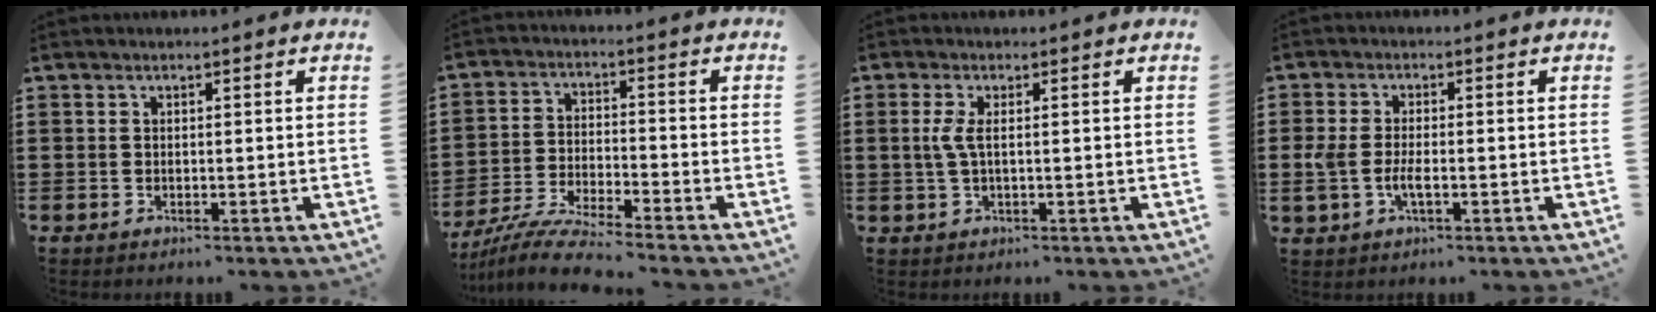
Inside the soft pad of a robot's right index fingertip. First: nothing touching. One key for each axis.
{"total": 6.6, "fx": -6.2, "fy": -0.3, "fz": 2.2, "tx": -0.059, "ty": -0.013, "tz": -0.124}
{"total": 2.9, "fx": 0.1, "fy": 0.5, "fz": 2.8, "tx": -0.070, "ty": -0.009, "tz": -0.004}
{"total": 3.7, "fx": -0.8, "fy": 1.7, "fz": 3.2, "tx": -0.071, "ty": -0.002, "tz": -0.017}